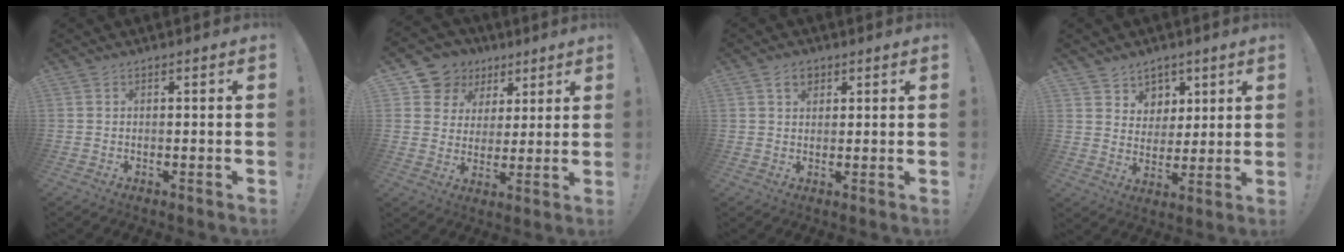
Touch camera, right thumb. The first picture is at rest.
{"total": 10.7, "force": [5.5, 8.9, 2.5], "torque": [-0.039, -0.036, 0.112]}
{"total": 4.1, "force": [2.3, 2.9, 1.7], "torque": [-0.021, -0.002, 0.040]}
{"total": 7.9, "force": [4.5, 6.5, 0.3], "torque": [-0.008, -0.040, 0.093]}